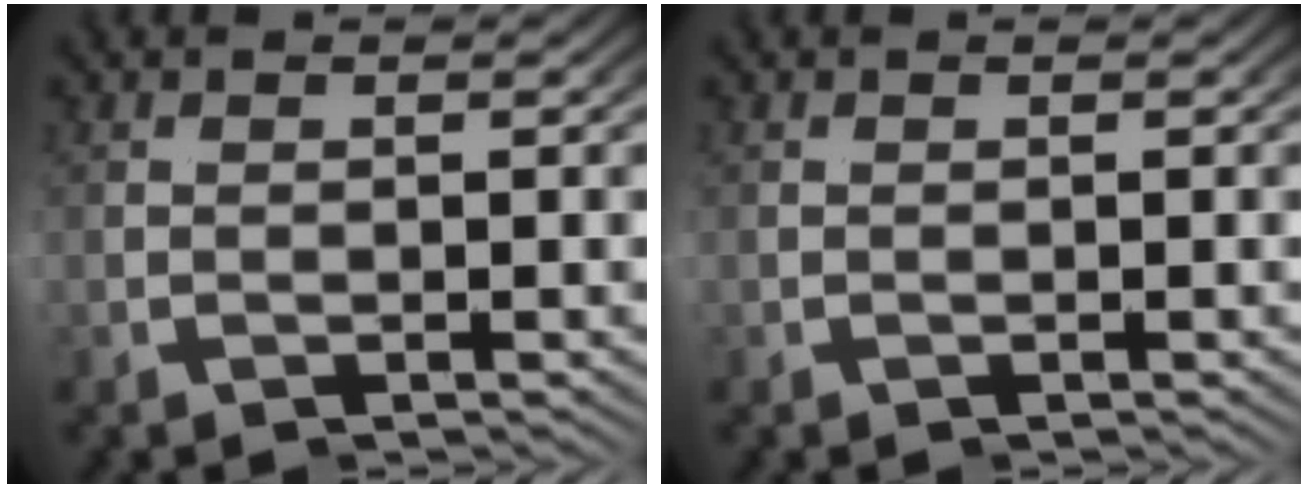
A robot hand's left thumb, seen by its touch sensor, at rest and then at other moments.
{"total": 0.0}